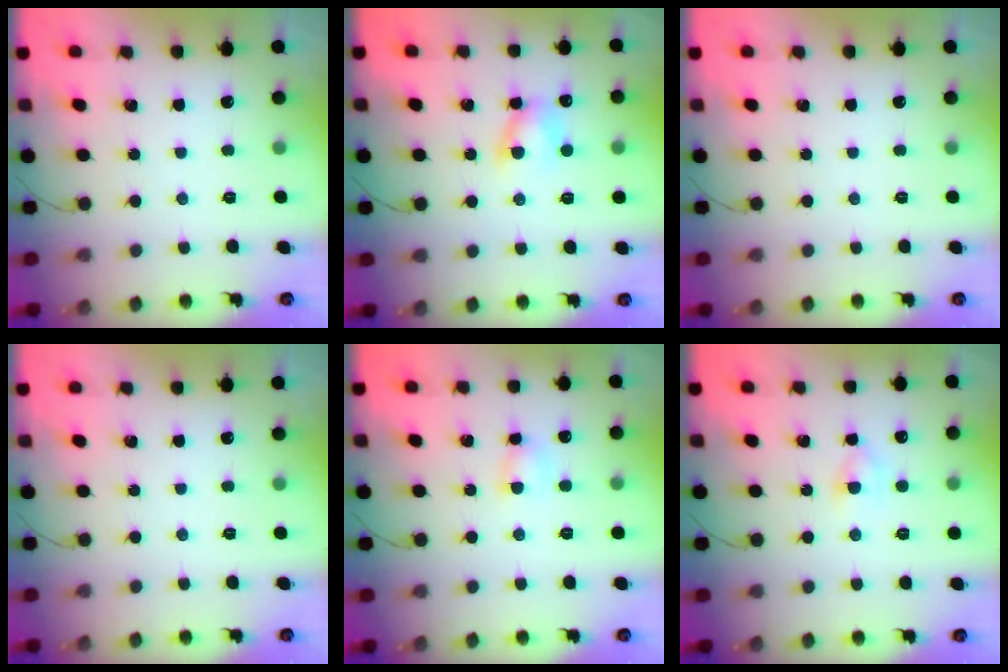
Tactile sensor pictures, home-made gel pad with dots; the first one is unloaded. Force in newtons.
{"total": 6.4, "press": 6.3, "slide": 0.9}
{"total": 0.0}
{"total": 0.0}
{"total": 4.1, "press": 4.0, "slide": 0.9}
{"total": 3.6, "press": 3.4, "slide": 1.1}